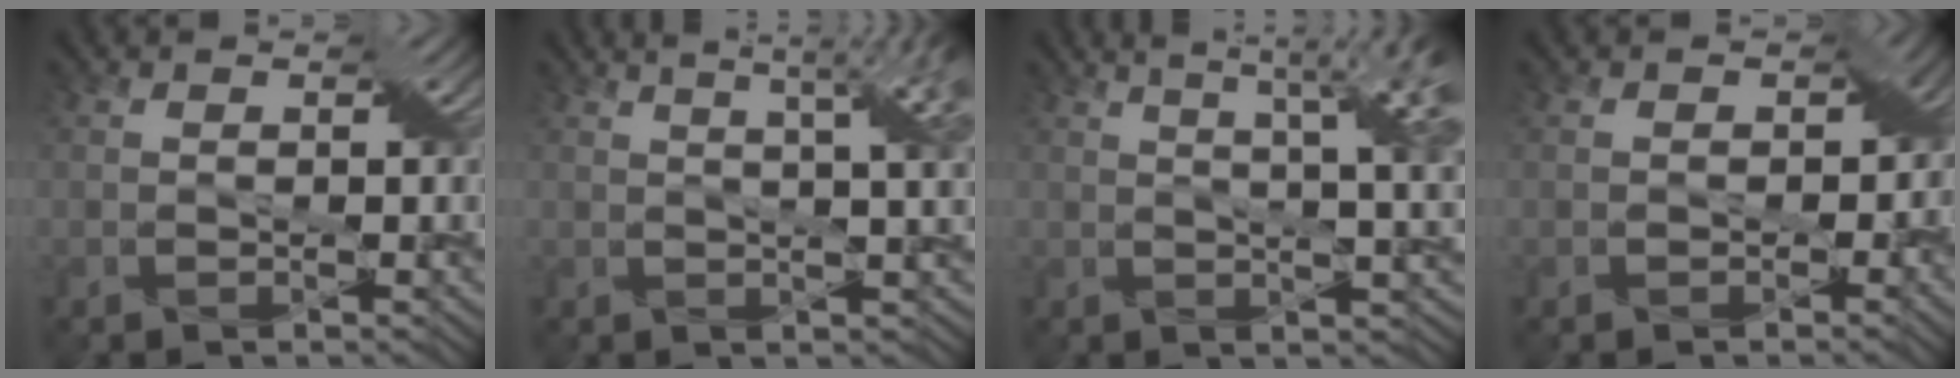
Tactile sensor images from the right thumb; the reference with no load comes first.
{"total": 9.6, "force": [4.2, 3.0, 8.1], "torque": [-0.078, 0.041, 0.029]}
{"total": 12.1, "force": [4.9, 3.8, 10.4], "torque": [-0.124, 0.044, 0.048]}
{"total": 3.5, "force": [-0.5, 3.0, 1.7], "torque": [-0.014, -0.006, -0.007]}